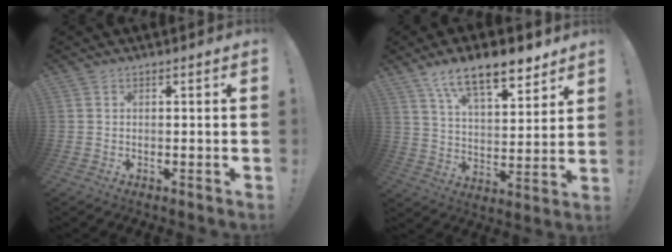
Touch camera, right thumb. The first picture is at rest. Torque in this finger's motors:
{"motor_torque": [-0.33, 0.91, 1.29, 0.98, 0.12]}